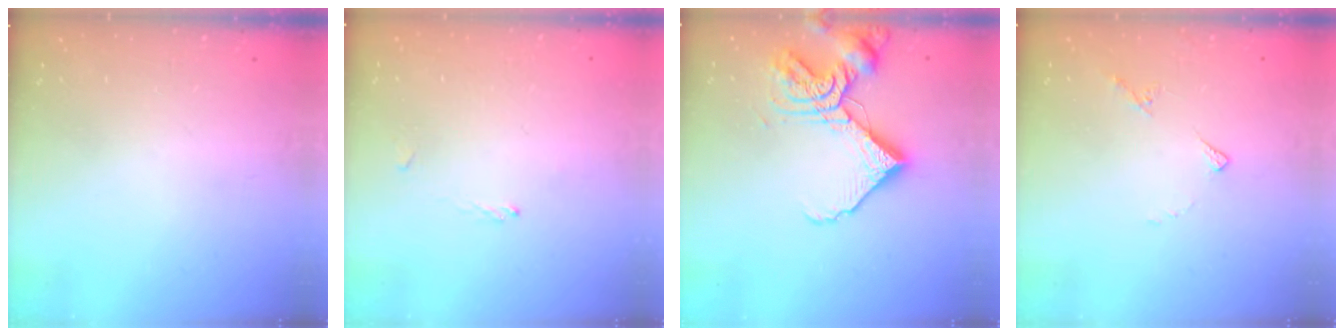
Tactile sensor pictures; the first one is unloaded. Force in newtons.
{"total": 1.1, "press": 1.0, "slide": 0.5}
{"total": 14.2, "press": 14.2, "slide": 1.6}
{"total": 5.6, "press": 5.6, "slide": 0.6}